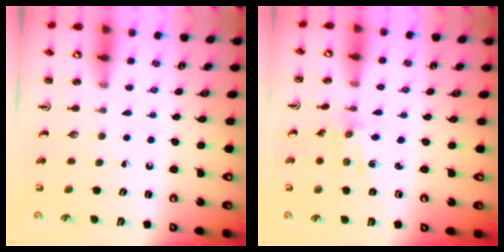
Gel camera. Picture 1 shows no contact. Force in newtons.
{"total": 1.1, "press": 1.1, "slide": 0.3}